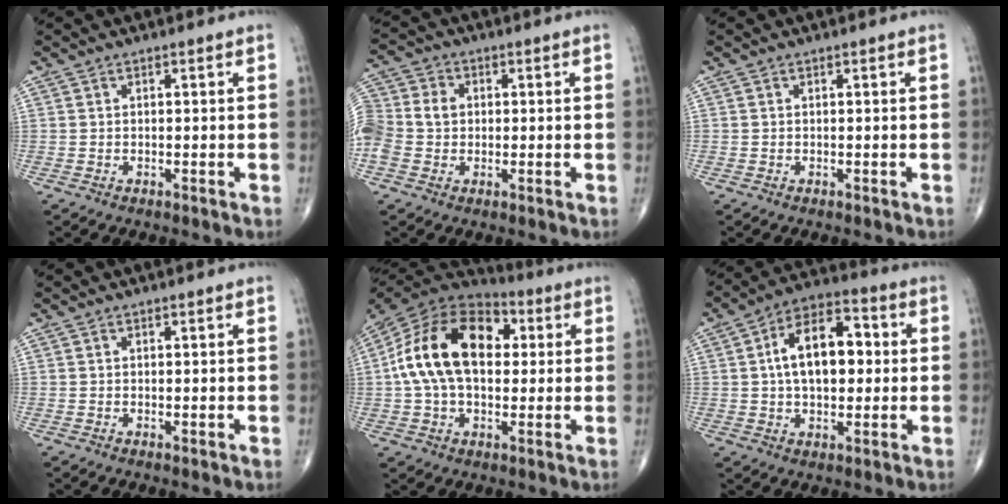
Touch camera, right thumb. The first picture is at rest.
{"total": 13.5, "force": [0.4, 11.6, 7.0], "torque": [-0.181, 0.036, 0.008]}
{"total": 0.0}
{"total": 0.0}
{"total": 21.0, "force": [3.1, 13.2, 16.0], "torque": [-0.285, 0.027, 0.042]}
{"total": 14.4, "force": [1.6, 8.4, 11.6], "torque": [-0.169, 0.025, 0.017]}